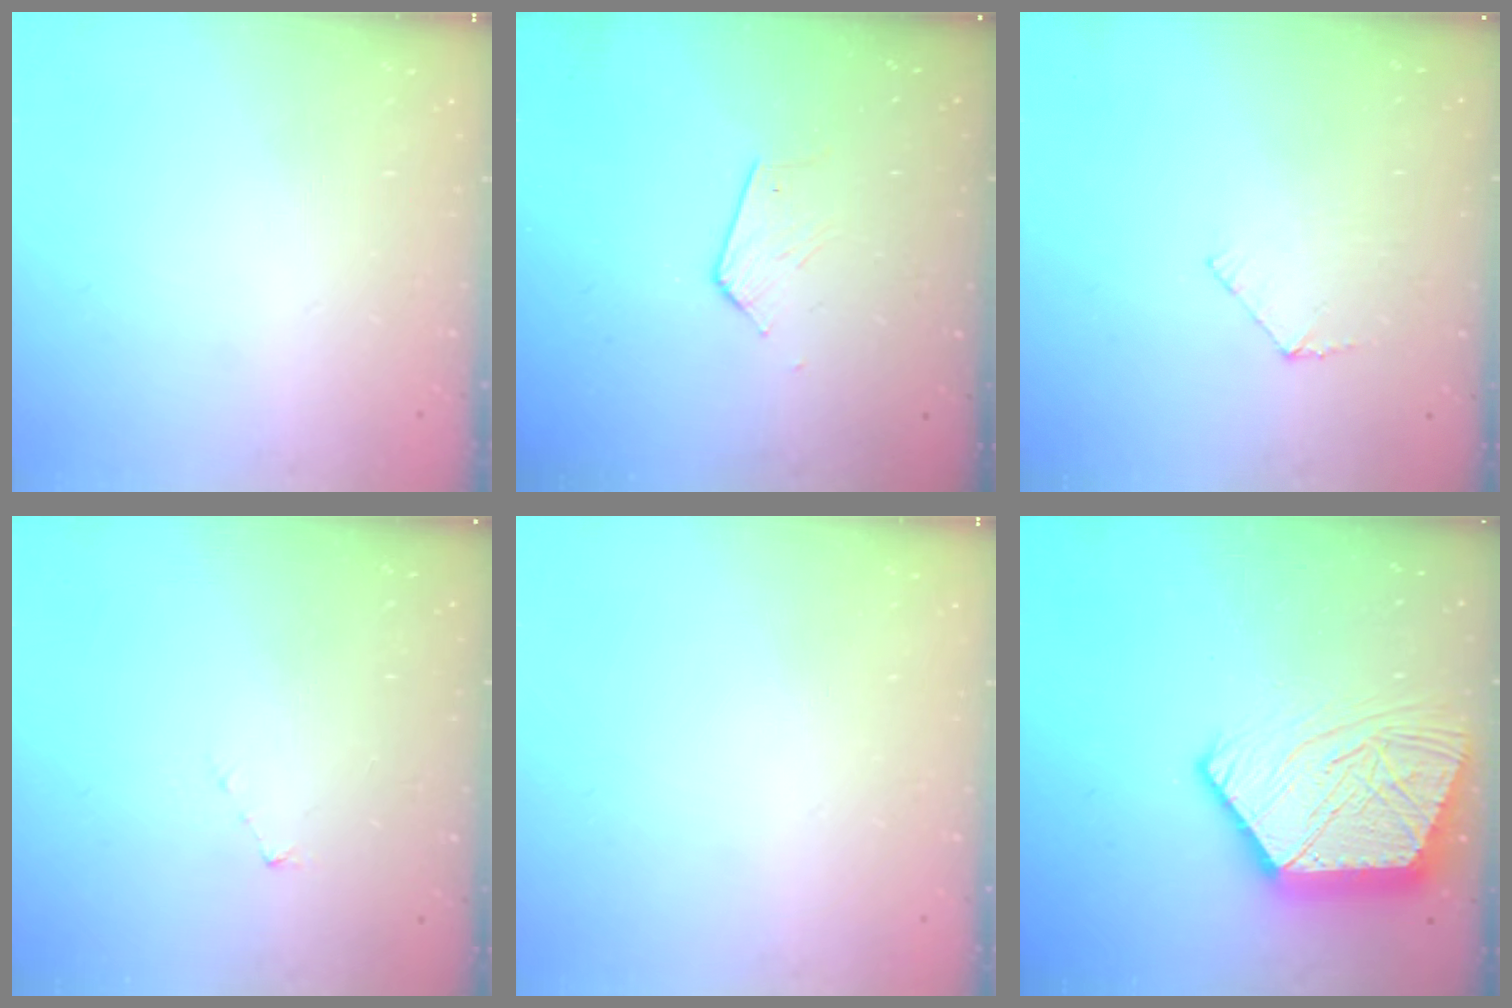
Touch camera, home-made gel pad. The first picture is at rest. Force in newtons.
{"total": 4.4, "press": 4.4, "slide": 0.4}
{"total": 5.2, "press": 5.2, "slide": 0.4}
{"total": 3.2, "press": 3.2, "slide": 0.3}
{"total": 0.0}
{"total": 18.2, "press": 18.1, "slide": 1.6}